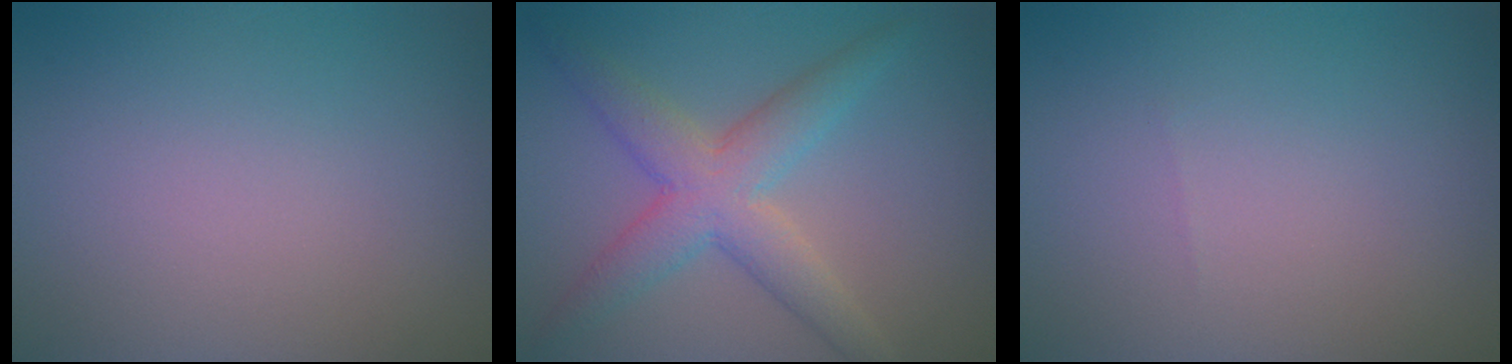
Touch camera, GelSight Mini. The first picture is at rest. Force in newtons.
{"total": 5.1, "press": 5.1, "slide": 0.2}
{"total": 0.0}